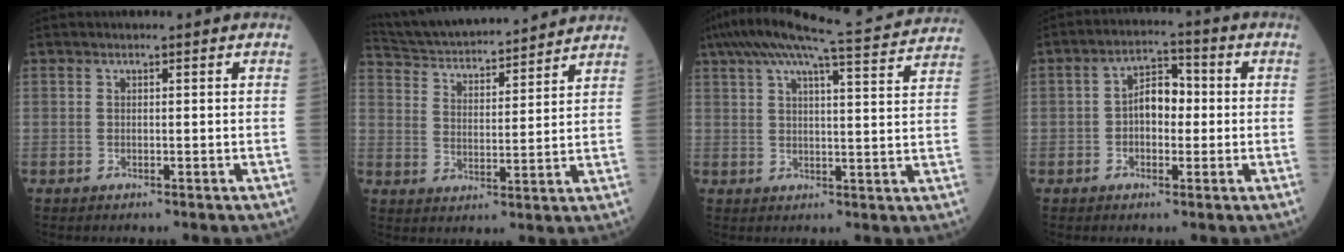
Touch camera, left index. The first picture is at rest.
{"total": 18.4, "force": [17.2, 2.2, 6.1], "torque": [-0.108, 0.034, 0.267]}
{"total": 19.1, "force": [17.0, 0.0, 8.8], "torque": [-0.154, 0.016, 0.218]}
{"total": 5.9, "force": [-0.3, 3.3, 4.9], "torque": [-0.088, 0.025, -0.011]}